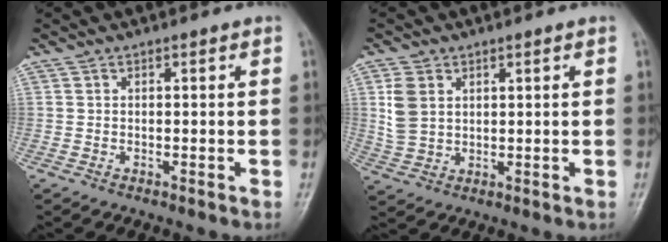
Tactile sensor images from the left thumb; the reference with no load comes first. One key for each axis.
{"total": 5.9, "fx": 1.8, "fy": 4.3, "fz": 3.7, "tx": -0.067, "ty": -0.003, "tz": 0.042}